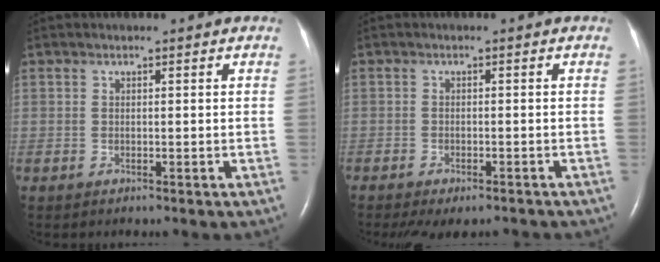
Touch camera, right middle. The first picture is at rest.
{"total": 8.4, "force": [-7.0, 2.9, 3.6], "torque": [-0.055, -0.010, -0.095]}